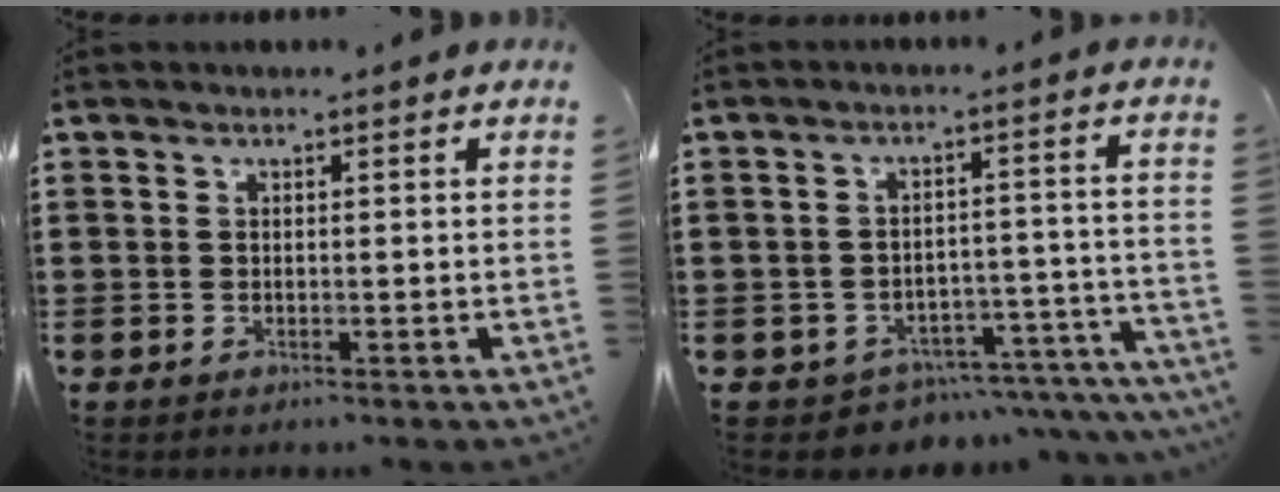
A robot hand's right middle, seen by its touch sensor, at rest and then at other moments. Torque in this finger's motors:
{"motor_torque": [1.16, -0.98, 0.12, 0.01]}